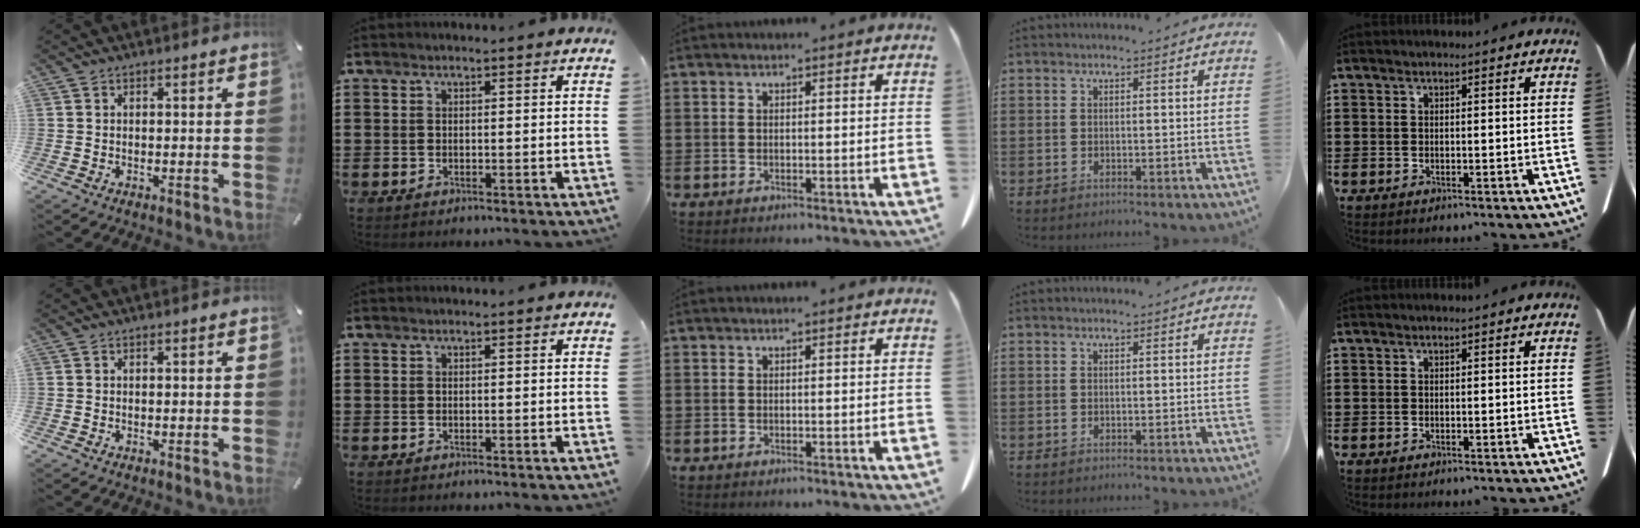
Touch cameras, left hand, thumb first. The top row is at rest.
{}